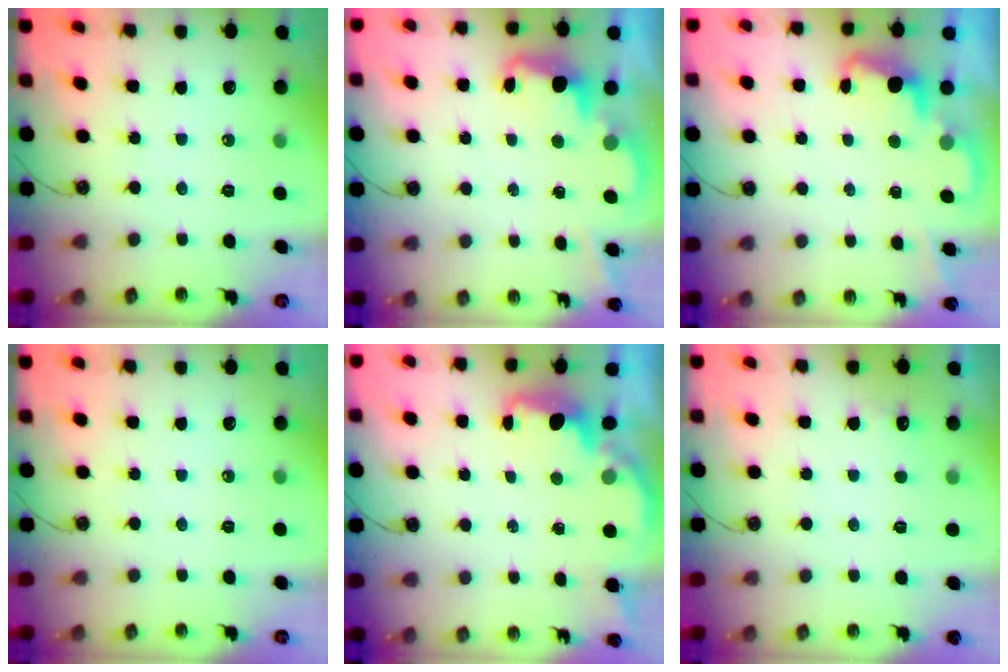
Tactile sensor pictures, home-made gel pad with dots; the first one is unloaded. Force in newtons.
{"total": 2.4, "press": 2.3, "slide": 0.5}
{"total": 2.3, "press": 2.3, "slide": 0.5}
{"total": 0.0}
{"total": 2.1, "press": 2.0, "slide": 0.8}
{"total": 4.5, "press": 4.4, "slide": 0.9}